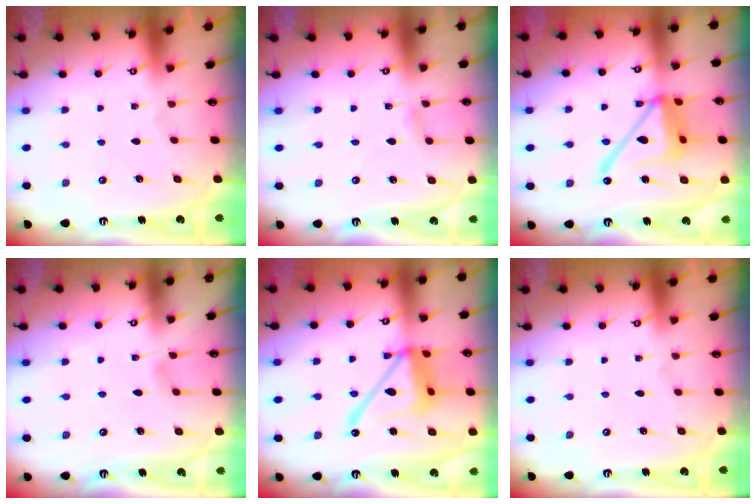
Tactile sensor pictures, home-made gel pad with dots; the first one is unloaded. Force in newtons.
{"total": 1.7, "press": 1.7, "slide": 0.2}
{"total": 17.2, "press": 17.2, "slide": 1.5}
{"total": 3.3, "press": 3.3, "slide": 0.4}
{"total": 17.2, "press": 17.2, "slide": 1.5}
{"total": 0.0}